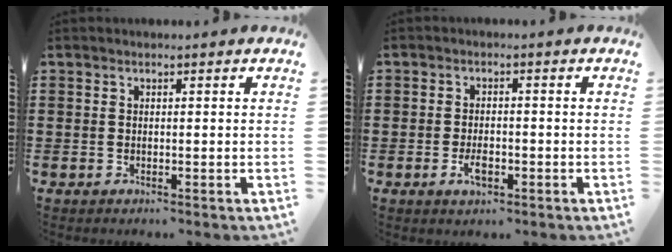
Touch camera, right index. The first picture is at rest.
{"total": 2.9, "force": [-1.1, 1.2, 2.4], "torque": [-0.050, -0.002, -0.021]}